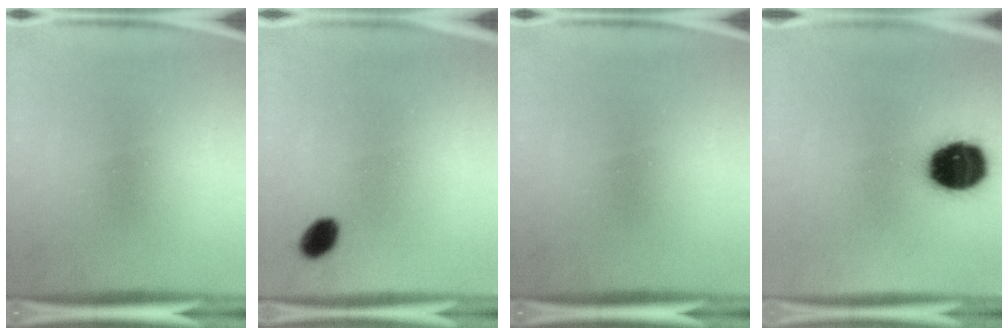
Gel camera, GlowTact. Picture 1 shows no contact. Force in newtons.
{"total": 3.7}
{"total": 0.0}
{"total": 16.3}